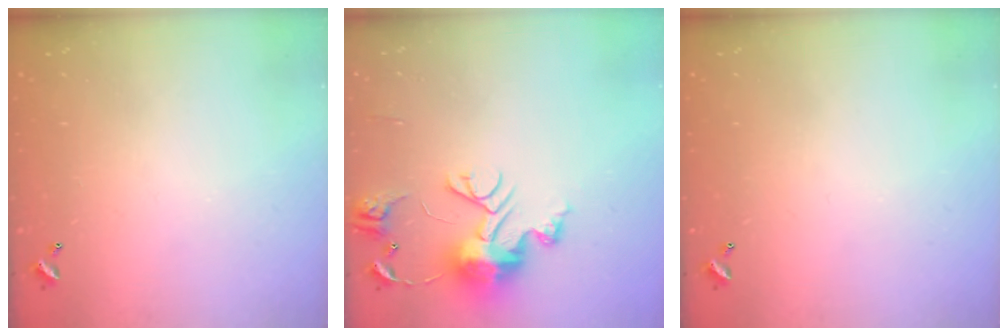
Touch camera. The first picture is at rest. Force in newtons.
{"total": 12.5, "press": 12.4, "slide": 0.9}
{"total": 0.0}